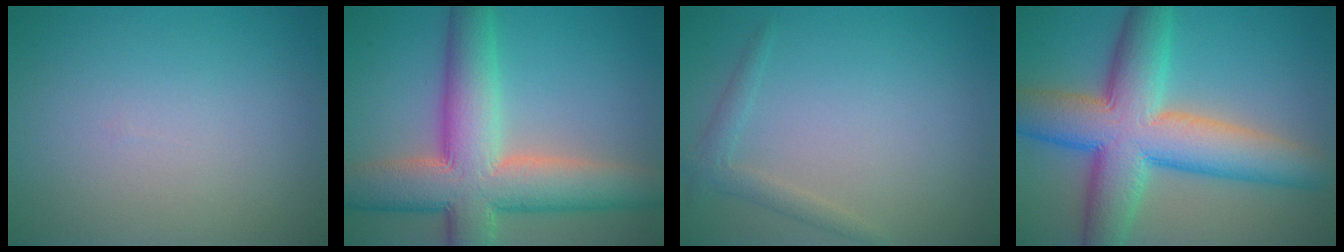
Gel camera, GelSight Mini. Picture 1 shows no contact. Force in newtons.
{"total": 10.9, "press": 10.9, "slide": 0.6}
{"total": 1.6, "press": 1.6, "slide": 0.1}
{"total": 11.4, "press": 11.4, "slide": 0.3}